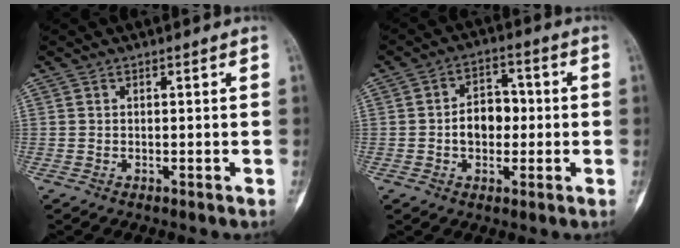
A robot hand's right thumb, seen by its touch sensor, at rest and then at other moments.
{"total": 7.4, "force": [-0.5, 5.3, 5.2], "torque": [-0.057, 0.020, -0.015]}